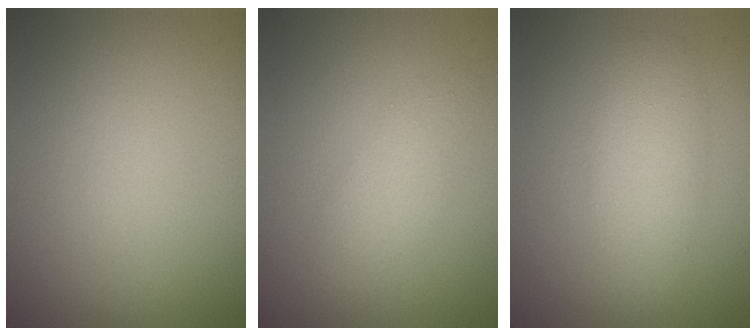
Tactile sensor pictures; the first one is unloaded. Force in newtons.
{"total": 2.3, "press": 2.3, "slide": 0.2}
{"total": 3.5, "press": 3.5, "slide": 0.0}